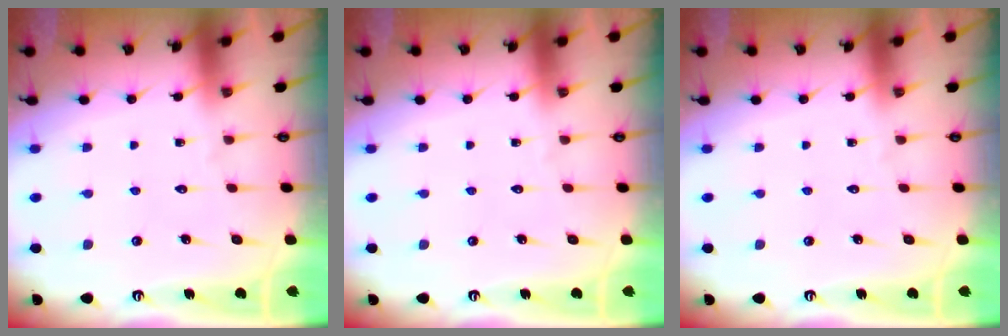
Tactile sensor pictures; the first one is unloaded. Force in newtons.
{"total": 0.0}
{"total": 0.0}